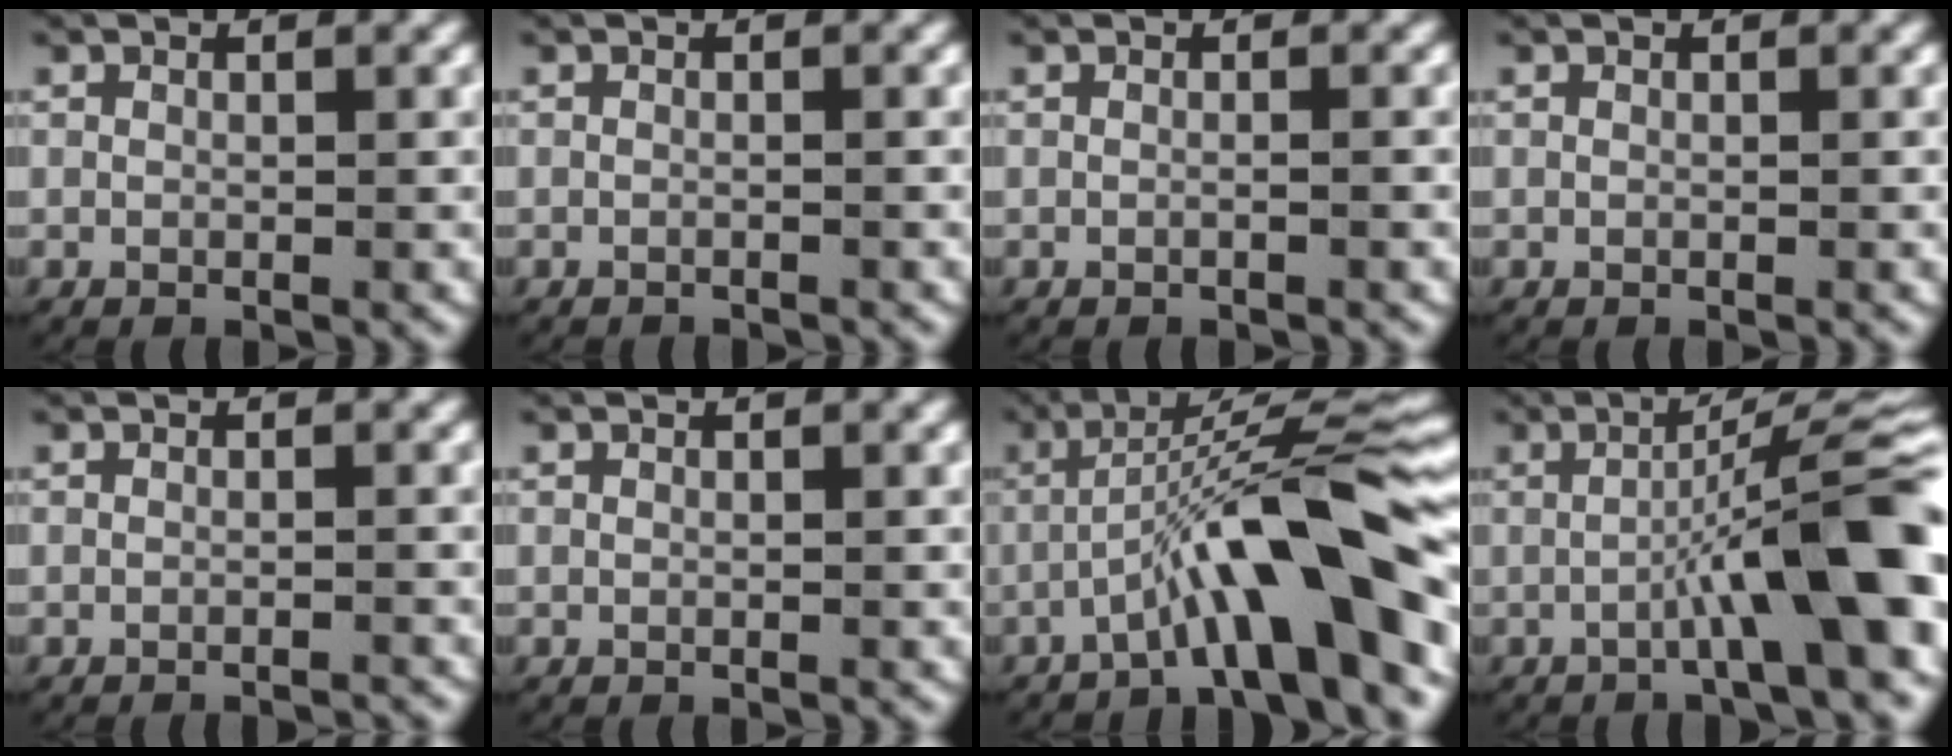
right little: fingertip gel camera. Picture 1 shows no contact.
{"total": 0.5, "force": [-0.5, -0.1, -0.1], "torque": [-0.004, -0.003, -0.007]}
{"total": 0.0}
{"total": 0.0}
{"total": 1.6, "force": [-1.6, 0.0, 0.3], "torque": [0.000, -0.003, -0.023]}
{"total": 0.0}
{"total": 9.2, "force": [-3.9, 1.0, 8.3], "torque": [-0.109, 0.020, -0.061]}
{"total": 8.1, "force": [-2.8, 0.8, 7.6], "torque": [-0.087, 0.014, -0.043]}